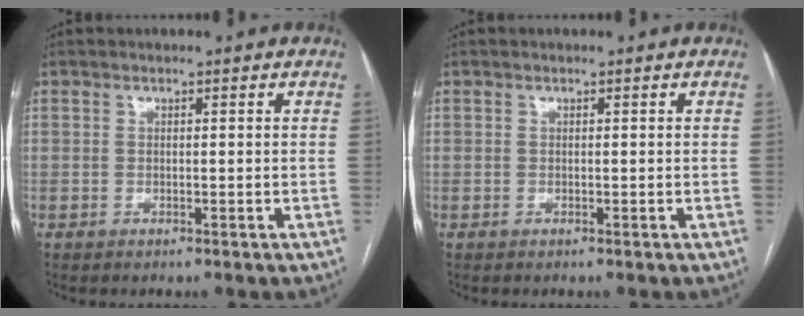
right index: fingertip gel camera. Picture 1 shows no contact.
{"total": 0.0}